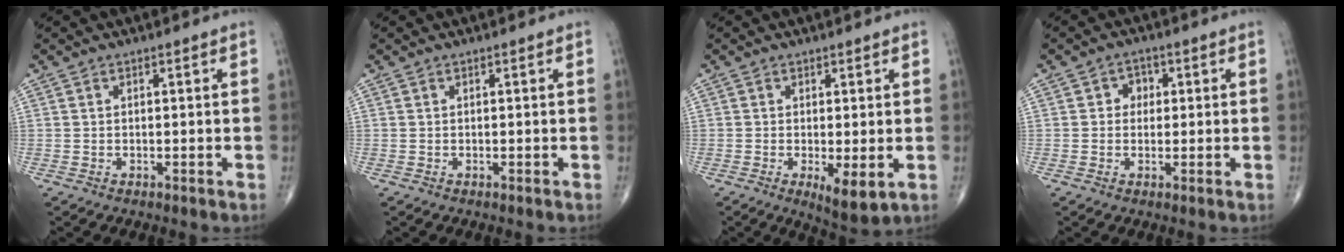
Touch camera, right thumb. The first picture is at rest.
{"total": 0.0}
{"total": 5.6, "force": [-1.3, 1.8, 5.2], "torque": [-0.081, -0.018, -0.016]}
{"total": 3.0, "force": [0.5, 2.6, 1.4], "torque": [0.003, 0.005, 0.001]}